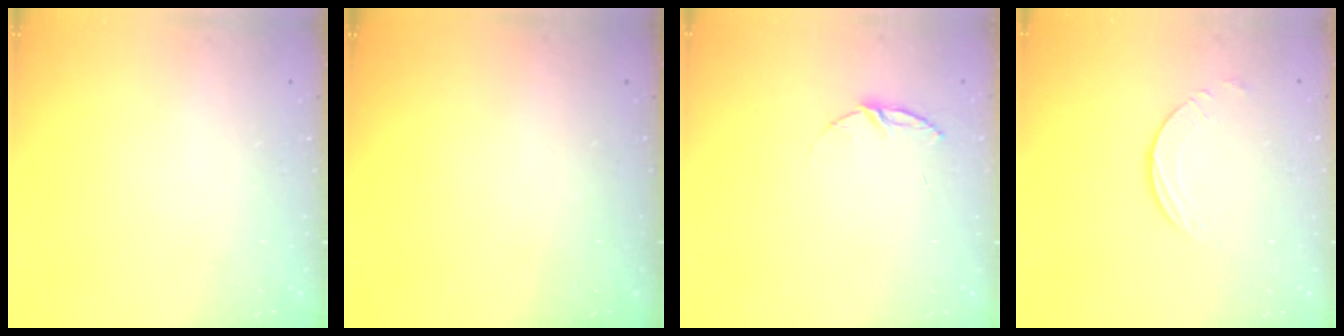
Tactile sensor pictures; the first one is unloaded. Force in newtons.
{"total": 0.0}
{"total": 5.9, "press": 5.8, "slide": 0.6}
{"total": 2.0, "press": 1.9, "slide": 0.3}